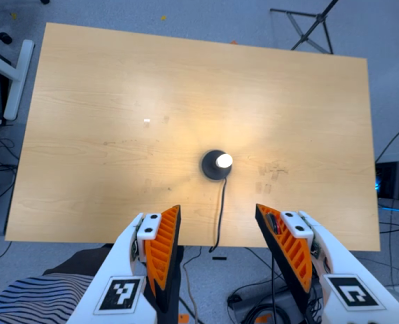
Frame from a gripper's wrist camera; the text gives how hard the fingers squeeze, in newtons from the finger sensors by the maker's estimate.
{"total": 0.0}